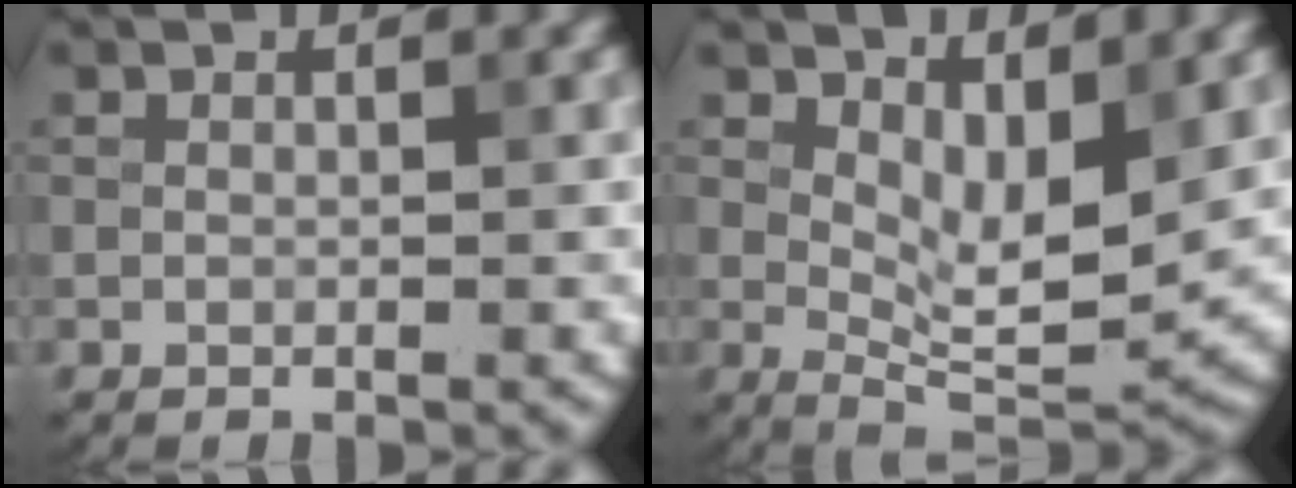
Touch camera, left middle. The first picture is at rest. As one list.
[{"total": 5.7, "force": [1.9, 2.3, 4.8], "torque": [-0.074, -0.021, 0.036]}]